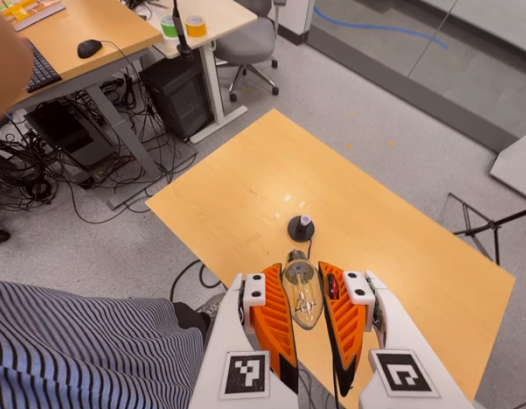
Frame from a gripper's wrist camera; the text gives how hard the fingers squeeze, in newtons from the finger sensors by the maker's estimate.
{"total": 22.2, "left": 25.5, "right": 18.9}